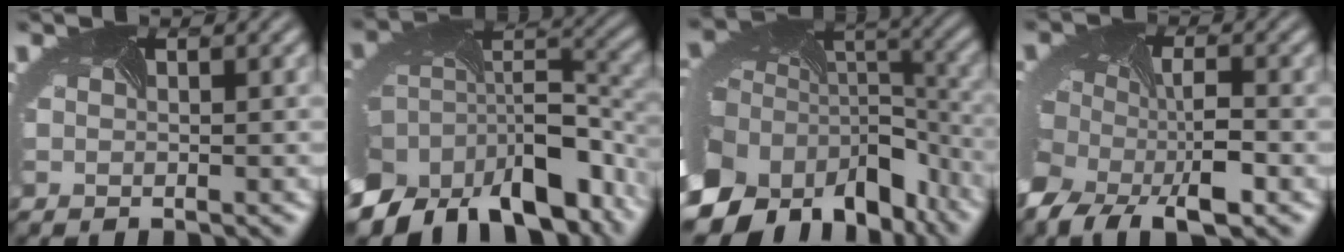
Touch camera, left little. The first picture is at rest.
{"total": 18.0, "force": [-9.7, 10.7, 10.7], "torque": [-0.230, -0.049, -0.121]}
{"total": 19.8, "force": [-10.0, 12.9, 11.2], "torque": [-0.245, -0.048, -0.105]}
{"total": 10.7, "force": [-5.3, 5.9, 7.2], "torque": [-0.141, -0.042, -0.073]}